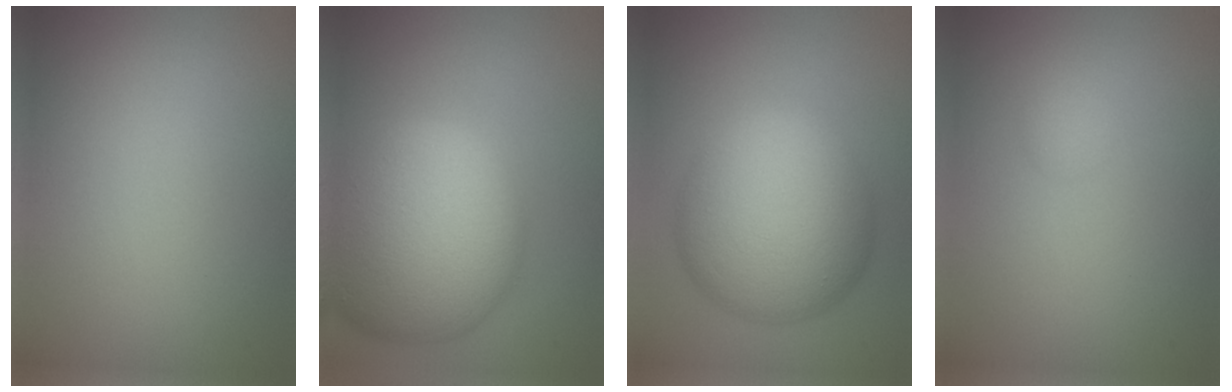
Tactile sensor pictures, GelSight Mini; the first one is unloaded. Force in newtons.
{"total": 14.6, "press": 14.6, "slide": 1.3}
{"total": 11.5, "press": 11.5, "slide": 0.2}
{"total": 1.0, "press": 1.0, "slide": 0.0}